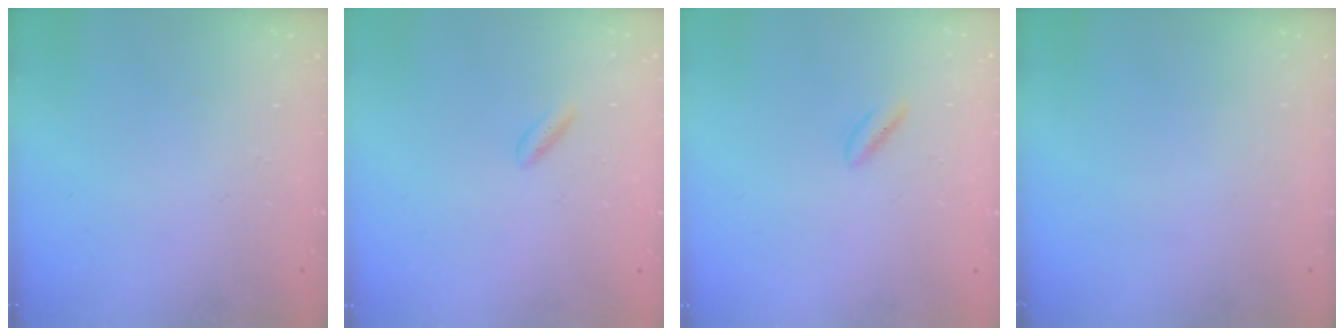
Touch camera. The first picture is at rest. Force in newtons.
{"total": 1.5, "press": 1.2, "slide": 0.9}
{"total": 1.5, "press": 1.3, "slide": 0.8}
{"total": 0.0}